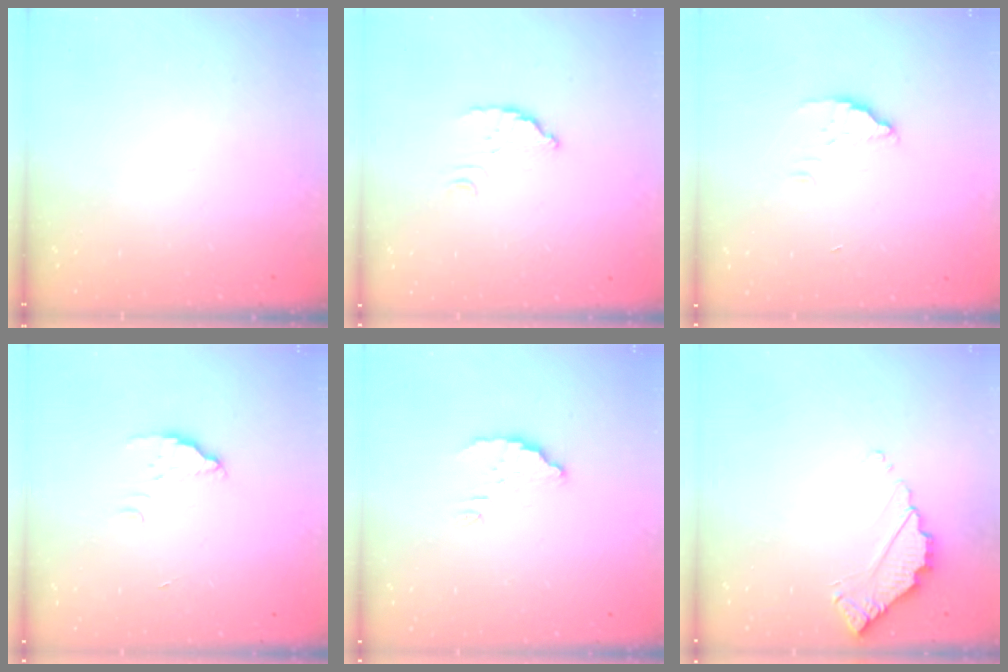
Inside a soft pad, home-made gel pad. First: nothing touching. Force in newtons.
{"total": 2.5, "press": 2.5, "slide": 0.1}
{"total": 1.8, "press": 1.8, "slide": 0.1}
{"total": 2.7, "press": 2.6, "slide": 0.4}
{"total": 3.9, "press": 3.9, "slide": 0.3}
{"total": 5.0, "press": 5.0, "slide": 0.4}